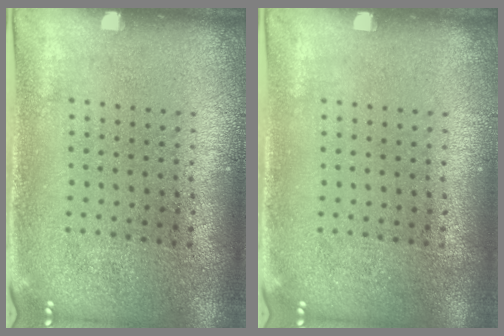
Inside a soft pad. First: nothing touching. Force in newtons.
{"total": 0.0}